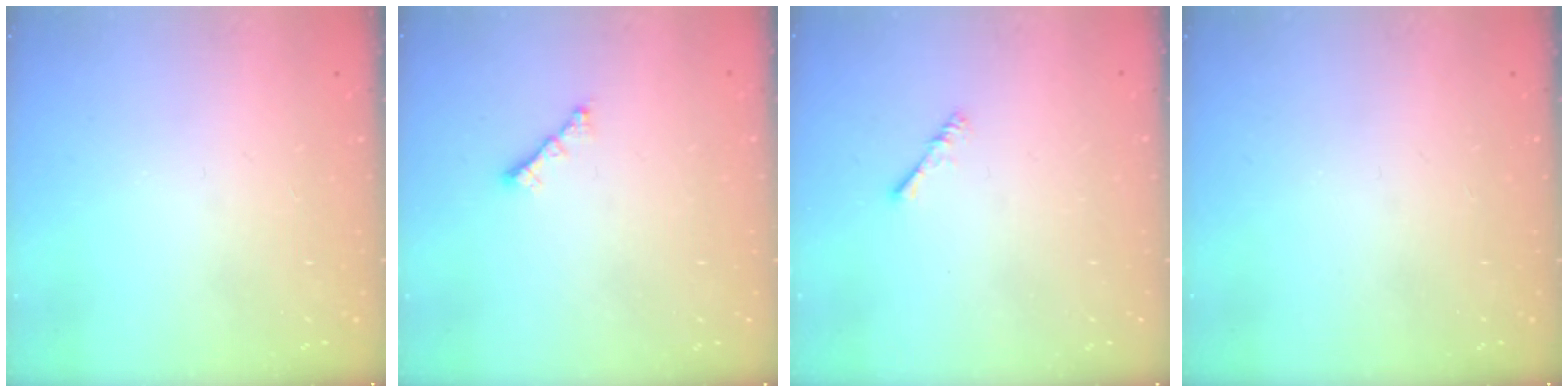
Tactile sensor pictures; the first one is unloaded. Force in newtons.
{"total": 1.5, "press": 1.4, "slide": 0.5}
{"total": 1.5, "press": 1.4, "slide": 0.3}
{"total": 0.0}